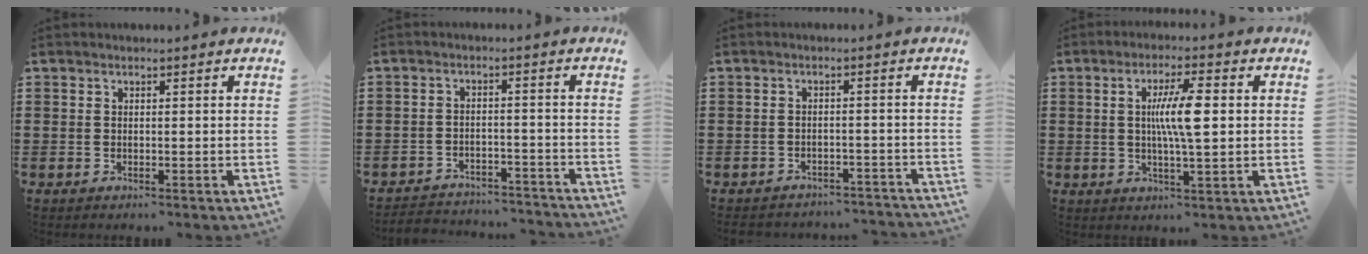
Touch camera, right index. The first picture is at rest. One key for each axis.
{"total": 3.5, "fx": -3.5, "fy": 0.4, "fz": 0.2, "tx": -0.009, "ty": 0.003, "tz": -0.074}
{"total": 2.4, "fx": -2.4, "fy": 0.3, "fz": 0.1, "tx": -0.008, "ty": 0.000, "tz": -0.051}
{"total": 7.5, "fx": 0.8, "fy": 1.3, "fz": 7.4, "tx": -0.136, "ty": 0.002, "tz": 0.009}